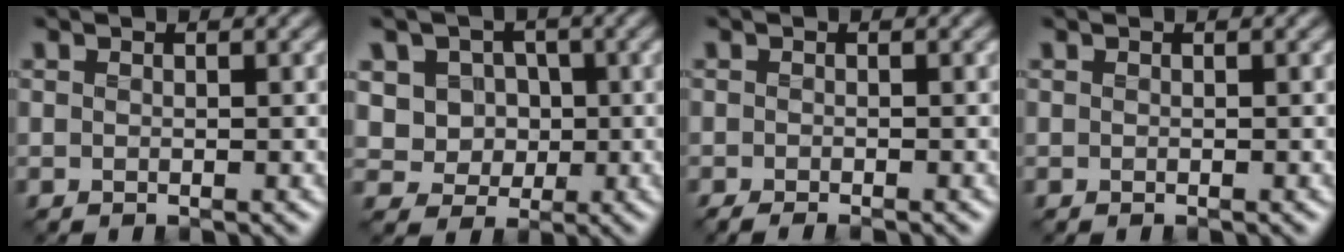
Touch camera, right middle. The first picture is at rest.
{"total": 4.7, "force": [0.6, 4.3, 1.9], "torque": [-0.036, 0.003, 0.005]}
{"total": 1.1, "force": [-1.0, -0.1, 0.3], "torque": [-0.005, -0.008, -0.022]}
{"total": 0.0}